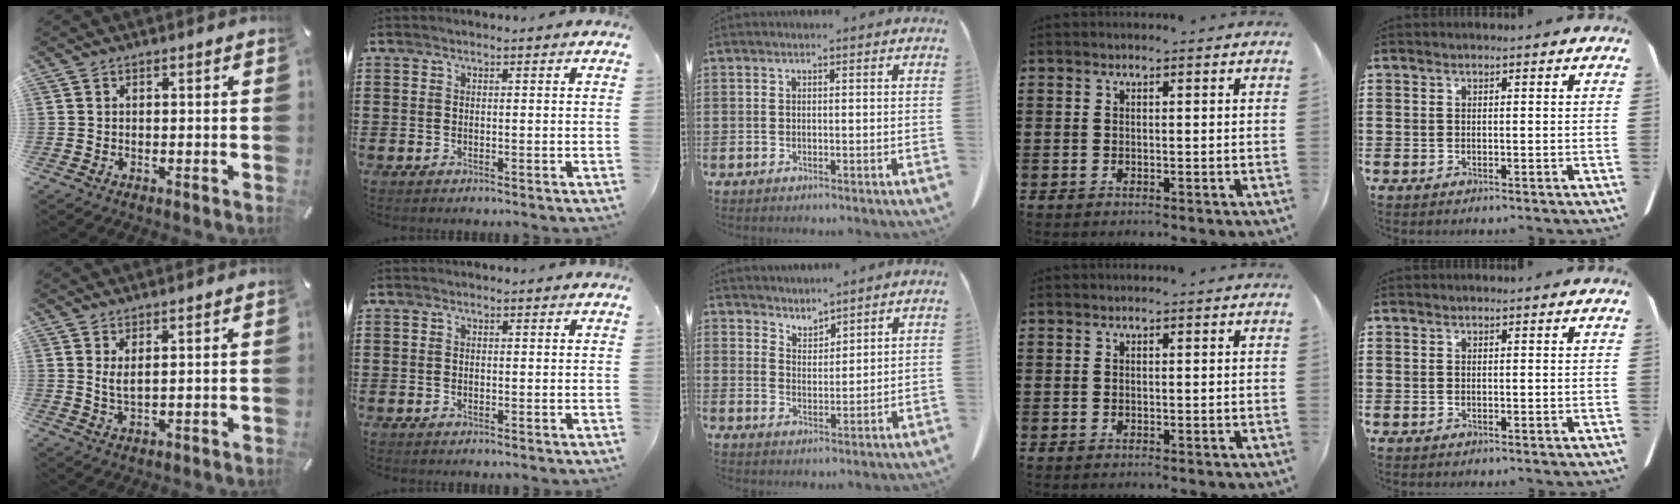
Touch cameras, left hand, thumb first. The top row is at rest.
{"thumb": {"total": 3.2, "force": [1.6, 0.8, 2.6], "torque": [-0.055, -0.001, 0.028]}, "index": {"total": 0.5, "force": [-0.2, 0.4, 0.3], "torque": [-0.007, 0.000, -0.005]}, "middle": {"total": 3.2, "force": [3.1, 0.2, -0.6], "torque": [-0.001, -0.015, 0.058]}}